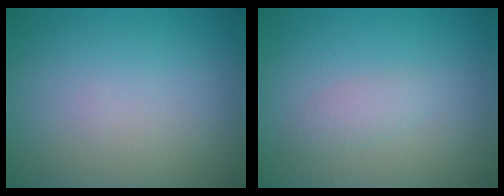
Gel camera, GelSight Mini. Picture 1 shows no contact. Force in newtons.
{"total": 1.3, "press": 1.3, "slide": 0.0}